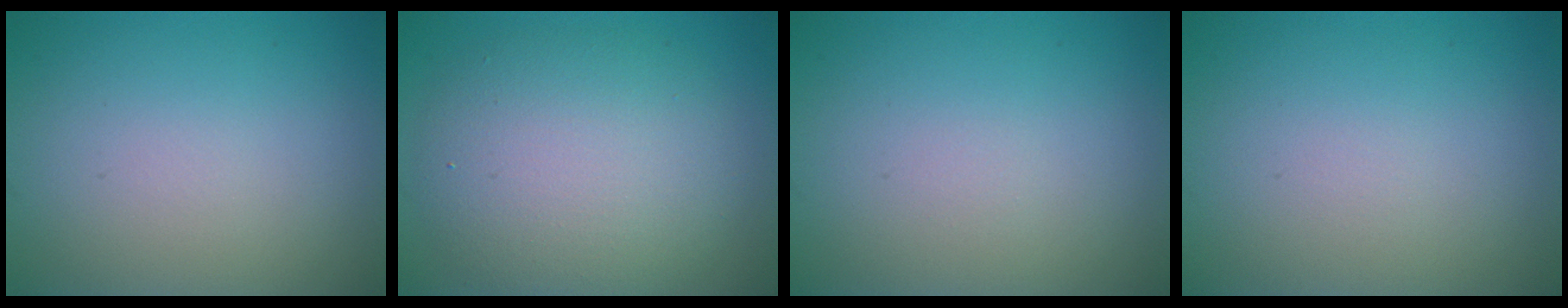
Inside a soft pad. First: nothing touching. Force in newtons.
{"total": 7.1, "press": 7.1, "slide": 0.6}
{"total": 0.0}
{"total": 0.0}